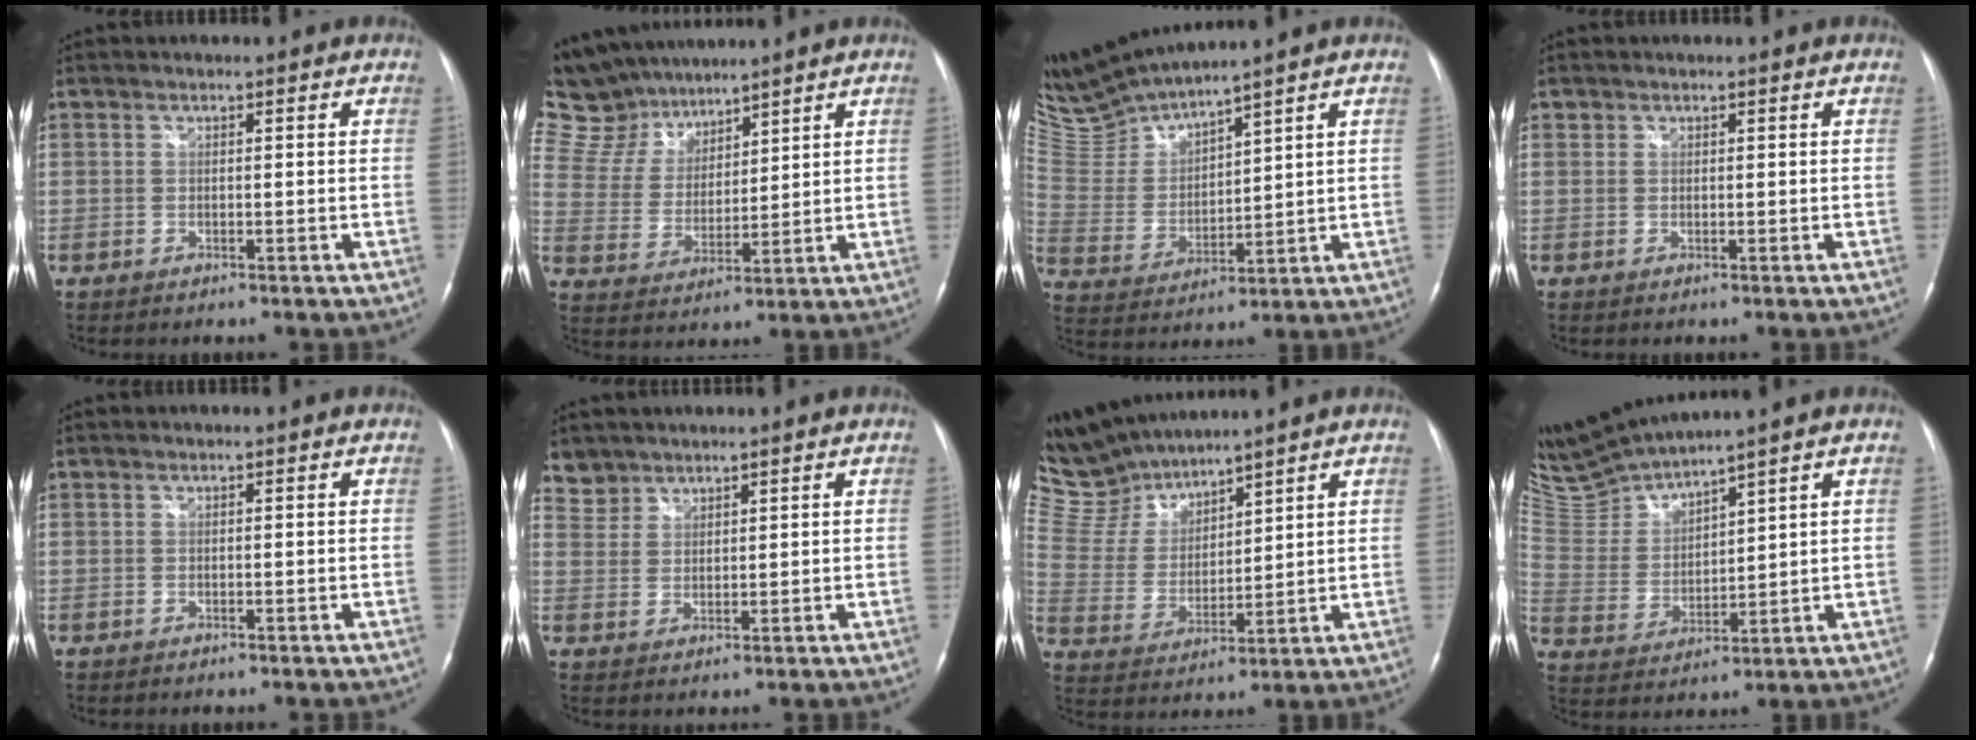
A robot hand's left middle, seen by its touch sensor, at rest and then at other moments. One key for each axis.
{"total": 12.1, "fx": 10.8, "fy": 5.0, "fz": 2.3, "tx": -0.060, "ty": 0.024, "tz": 0.218}
{"total": 10.2, "fx": 10.0, "fy": -1.0, "fz": 2.2, "tx": -0.072, "ty": -0.001, "tz": 0.220}
{"total": 0.5, "fx": 0.3, "fy": 0.4, "fz": 0.0, "tx": 0.002, "ty": 0.003, "tz": 0.006}
{"total": 0.0}
{"total": 3.3, "fx": 2.9, "fy": 1.6, "fz": -0.6, "tx": 0.019, "ty": 0.008, "tz": 0.057}
{"total": 9.0, "fx": 8.9, "fy": 1.0, "fz": 0.2, "tx": -0.032, "ty": 0.011, "tz": 0.202}
{"total": 9.7, "fx": 9.4, "fy": -1.1, "fz": 2.3, "tx": -0.071, "ty": 0.000, "tz": 0.206}